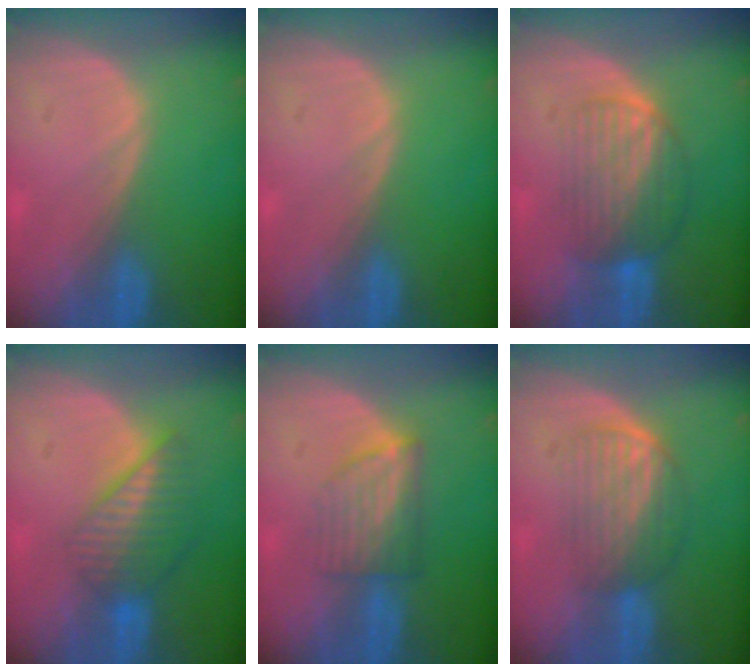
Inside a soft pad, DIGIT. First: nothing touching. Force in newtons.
{"total": 0.0}
{"total": 6.7, "press": 6.4, "slide": 1.8}
{"total": 6.8, "press": 6.0, "slide": 3.2}
{"total": 6.1, "press": 5.5, "slide": 2.7}
{"total": 5.8, "press": 5.5, "slide": 2.0}